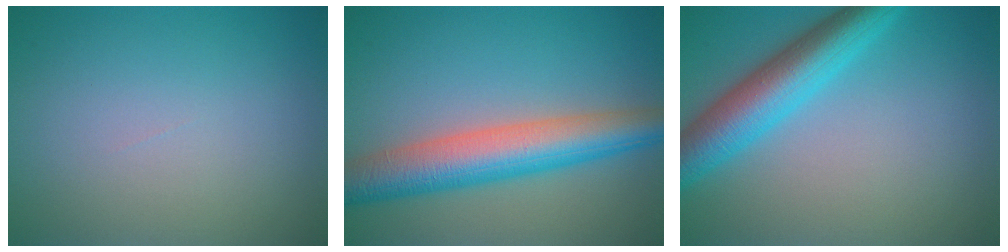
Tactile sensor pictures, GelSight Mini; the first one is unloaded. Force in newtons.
{"total": 7.7, "press": 7.7, "slide": 0.2}
{"total": 6.6, "press": 6.6, "slide": 0.1}